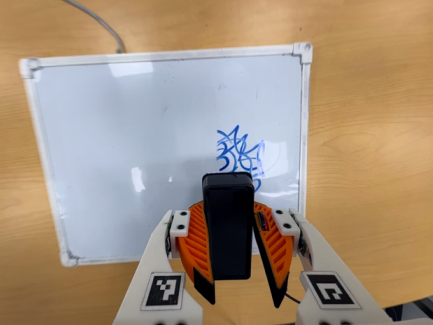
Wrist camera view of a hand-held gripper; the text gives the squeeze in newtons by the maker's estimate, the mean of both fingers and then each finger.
{"total": 9.8, "left": 9.8, "right": 9.8}